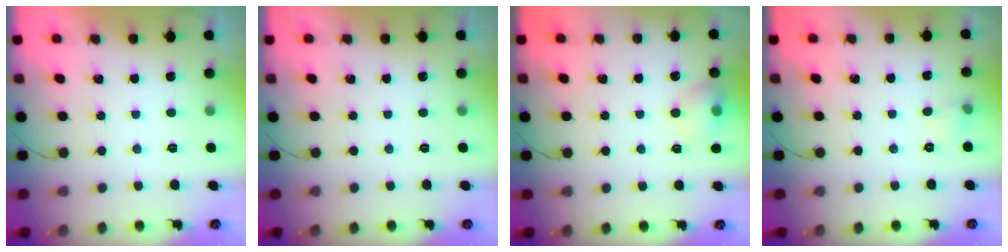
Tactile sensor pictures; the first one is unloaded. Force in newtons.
{"total": 0.0}
{"total": 8.2, "press": 8.1, "slide": 1.2}
{"total": 4.3, "press": 4.1, "slide": 1.4}